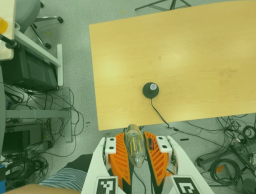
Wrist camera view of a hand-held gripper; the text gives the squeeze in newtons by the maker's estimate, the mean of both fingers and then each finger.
{"total": 20.5, "left": 22.9, "right": 18.0}